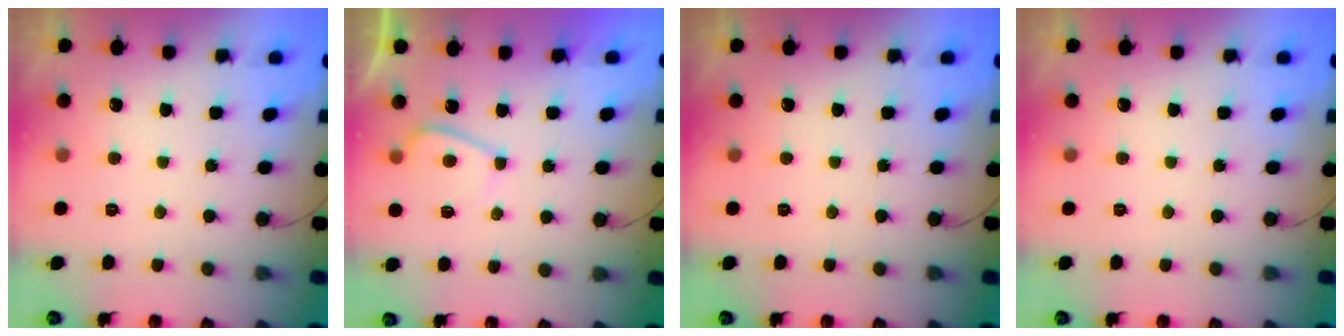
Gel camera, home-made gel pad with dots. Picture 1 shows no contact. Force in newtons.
{"total": 3.5, "press": 3.3, "slide": 0.9}
{"total": 0.0}
{"total": 0.0}